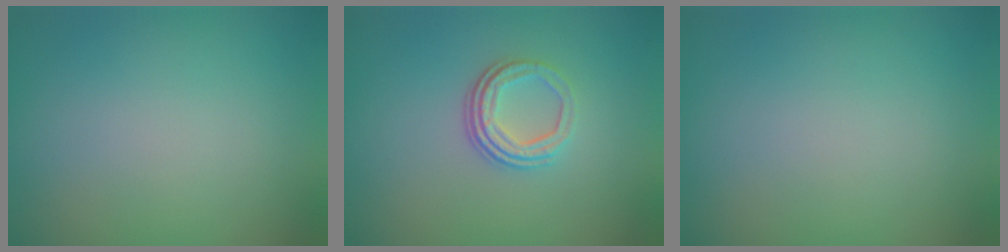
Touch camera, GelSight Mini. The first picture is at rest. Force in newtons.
{"total": 3.4, "press": 2.4, "slide": 2.4}
{"total": 0.0}